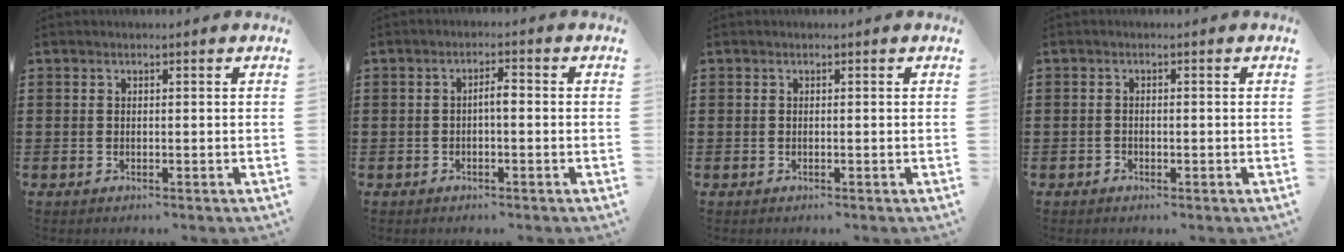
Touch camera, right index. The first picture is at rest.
{"total": 2.1, "force": [-0.4, 0.5, 2.0], "torque": [-0.038, 0.001, -0.010]}
{"total": 0.0}
{"total": 0.7, "force": [-0.6, 0.4, 0.2], "torque": [-0.005, 0.000, -0.012]}